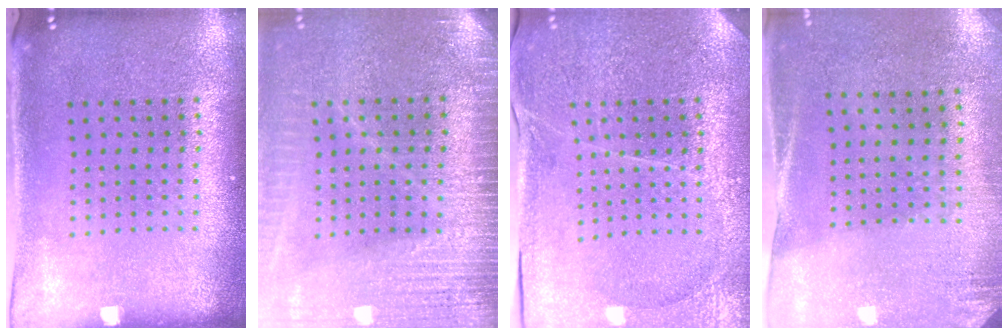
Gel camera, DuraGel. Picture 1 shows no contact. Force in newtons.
{"total": 3.6, "press": 3.2, "slide": 1.7}
{"total": 3.7, "press": 3.5, "slide": 1.2}
{"total": 2.7, "press": 2.4, "slide": 1.3}